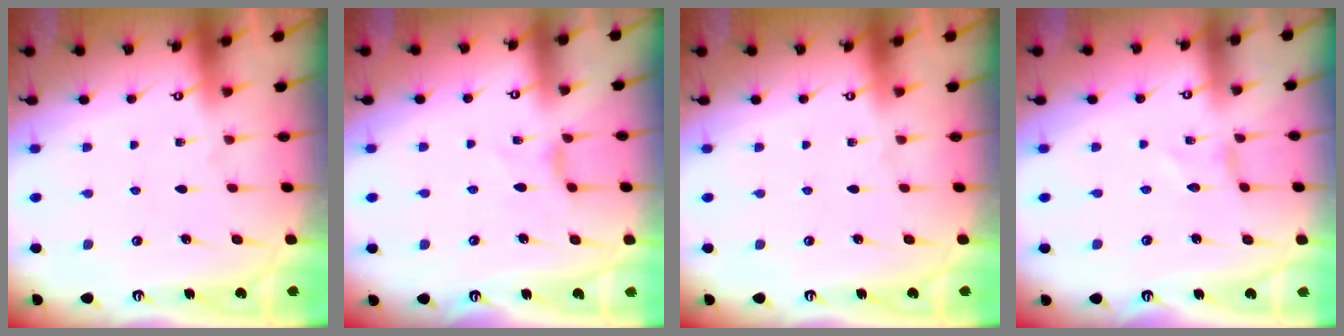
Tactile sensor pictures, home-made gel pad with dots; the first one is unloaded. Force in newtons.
{"total": 2.1, "press": 2.1, "slide": 0.4}
{"total": 0.0}
{"total": 0.0}